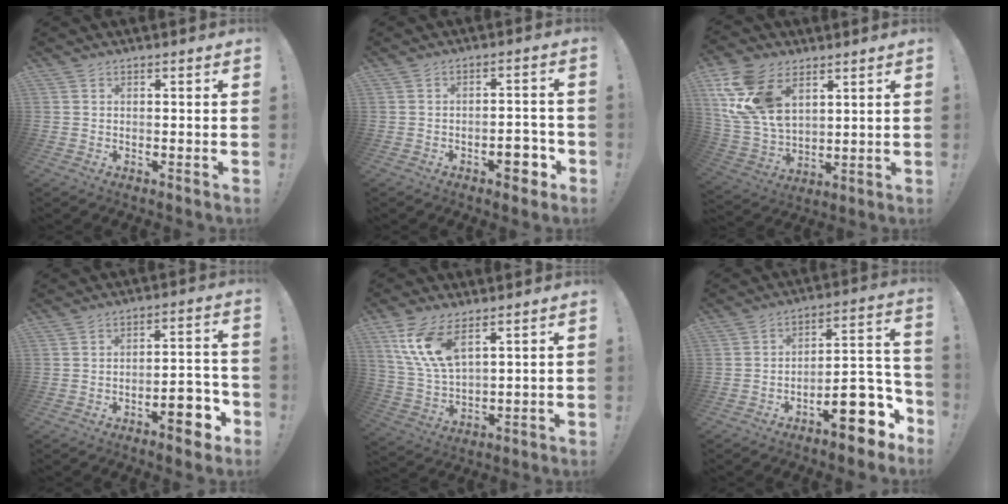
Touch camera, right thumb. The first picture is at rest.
{"total": 6.3, "force": [-3.3, 3.0, 4.5], "torque": [-0.047, 0.014, -0.057]}
{"total": 17.9, "force": [8.2, 11.4, 11.0], "torque": [-0.233, -0.033, 0.157]}
{"total": 9.5, "force": [-5.2, 3.5, 7.1], "torque": [-0.083, 0.028, -0.088]}
{"total": 12.3, "force": [7.0, 5.3, 8.6], "torque": [-0.188, -0.021, 0.132]}
{"total": 15.8, "force": [-9.1, 6.2, 11.3], "torque": [-0.116, 0.060, -0.140]}